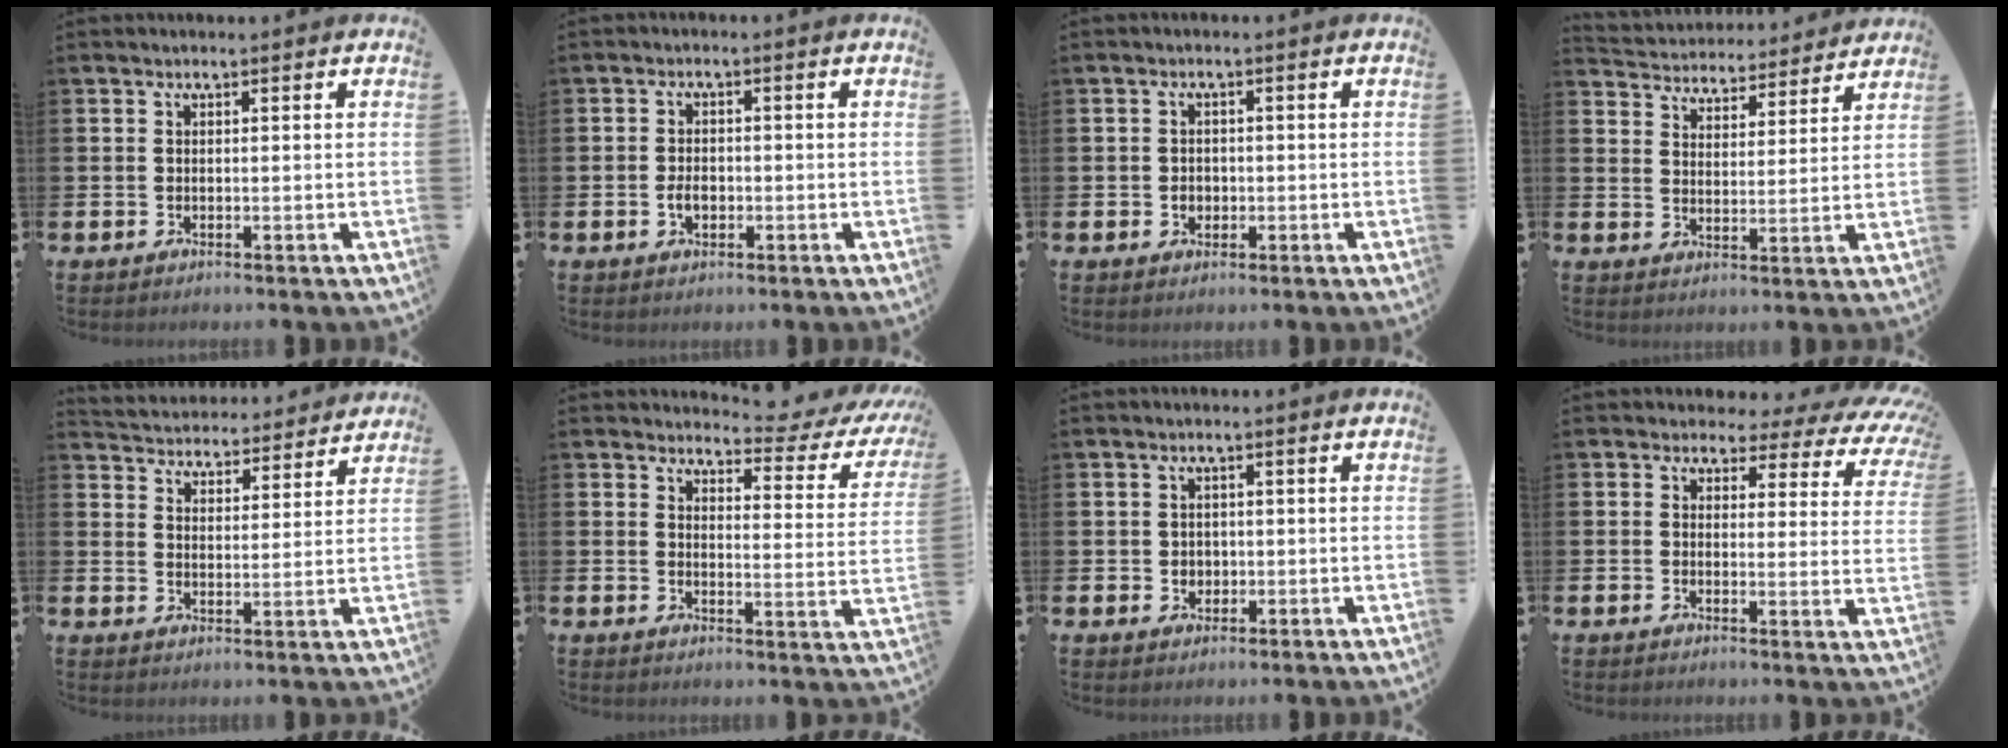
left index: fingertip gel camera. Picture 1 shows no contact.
{"total": 2.3, "force": [-0.6, 1.5, 1.6], "torque": [-0.023, 0.001, -0.013]}
{"total": 1.6, "force": [-0.3, 1.4, 0.6], "torque": [-0.006, 0.004, -0.011]}
{"total": 4.7, "force": [4.5, 1.1, -0.4], "torque": [-0.012, -0.041, 0.075]}
{"total": 4.7, "force": [4.6, 1.0, -0.5], "torque": [-0.008, -0.040, 0.078]}
{"total": 3.2, "force": [2.7, 1.4, 1.0], "torque": [-0.020, -0.026, 0.036]}
{"total": 1.7, "force": [0.2, 1.6, 0.4], "torque": [0.005, 0.002, -0.002]}
{"total": 2.7, "force": [1.6, 2.0, 0.9], "torque": [-0.017, -0.024, 0.016]}